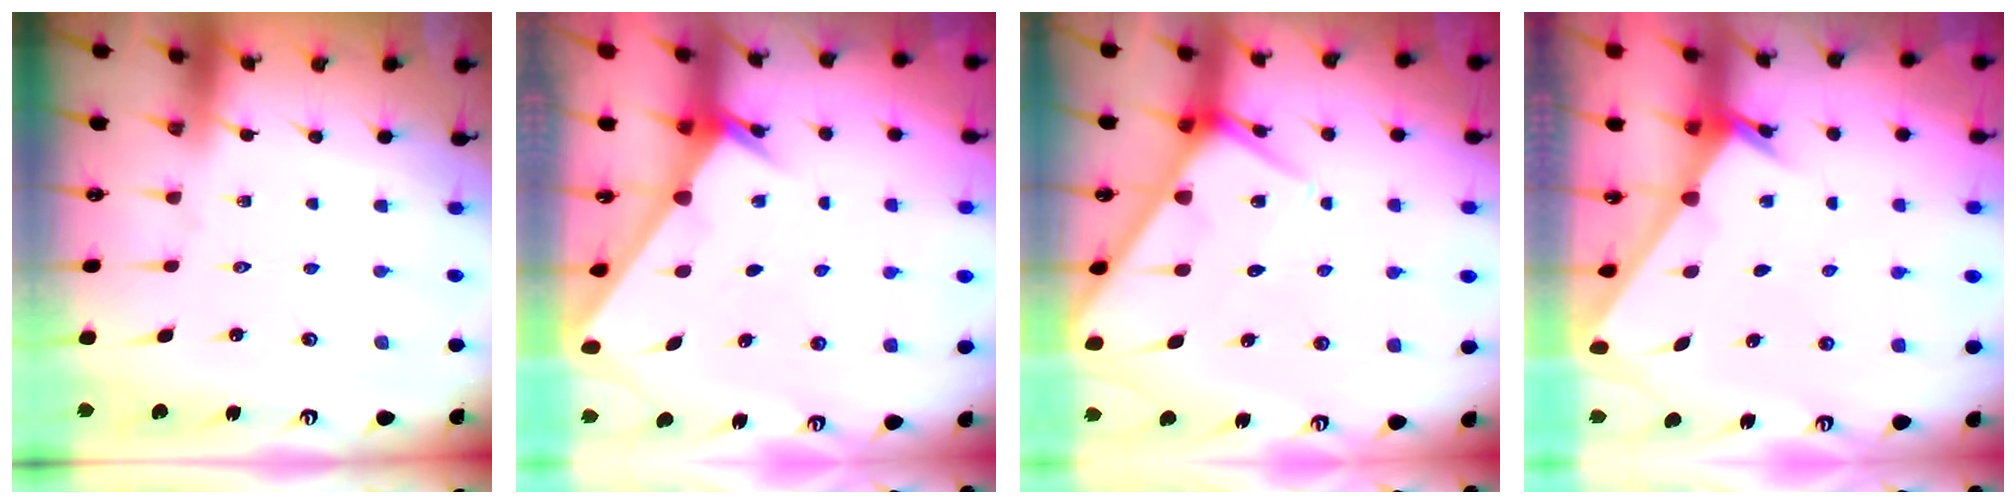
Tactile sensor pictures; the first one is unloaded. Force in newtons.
{"total": 2.0, "press": 2.0, "slide": 0.1}
{"total": 8.1, "press": 8.1, "slide": 0.7}
{"total": 2.4, "press": 2.4, "slide": 0.3}